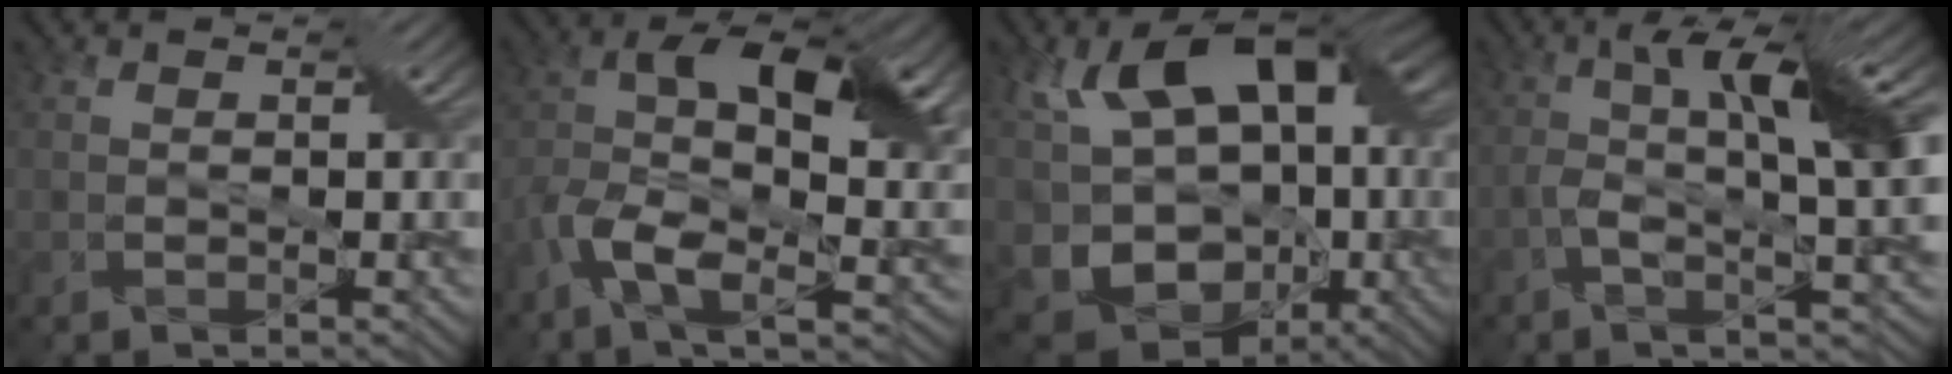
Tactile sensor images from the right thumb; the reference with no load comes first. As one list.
[{"total": 14.8, "force": [-1.8, 7.5, 12.6], "torque": [-0.258, 0.000, -0.031]}, {"total": 18.7, "force": [0.6, 13.1, 13.4], "torque": [-0.263, -0.001, 0.032]}, {"total": 9.8, "force": [0.1, 2.1, 9.6], "torque": [-0.162, 0.010, -0.005]}]